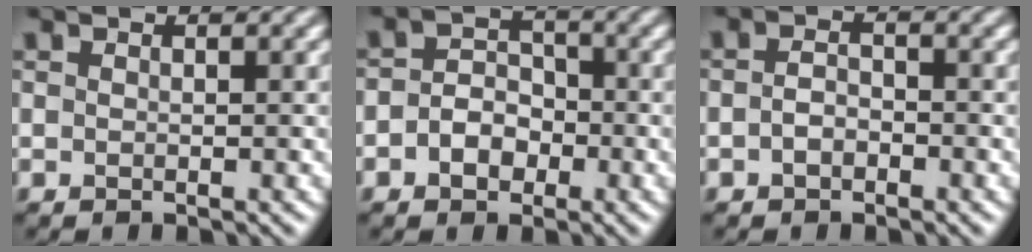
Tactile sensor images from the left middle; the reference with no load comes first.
{"total": 3.3, "force": [-1.0, 2.5, 1.9], "torque": [-0.031, 0.005, -0.022]}
{"total": 1.5, "force": [-0.6, 0.9, 1.0], "torque": [-0.022, 0.002, -0.015]}